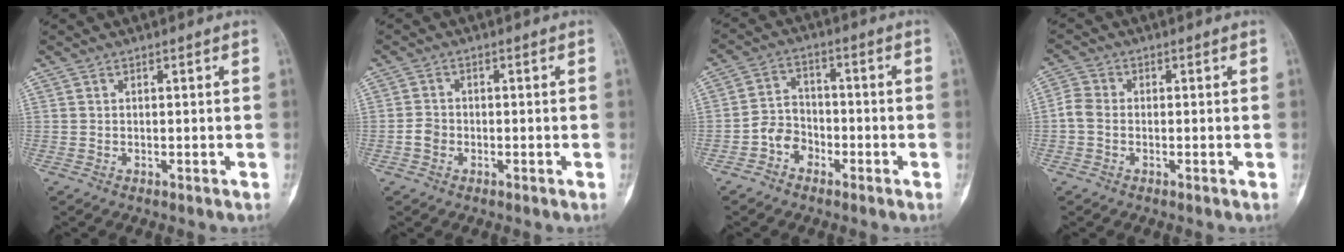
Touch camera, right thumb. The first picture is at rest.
{"total": 2.4, "force": [-0.9, 1.9, 1.1], "torque": [-0.016, 0.009, -0.020]}
{"total": 5.8, "force": [-2.8, 4.6, 2.1], "torque": [-0.011, 0.030, -0.059]}
{"total": 3.6, "force": [-0.7, 2.8, 2.1], "torque": [-0.045, 0.009, -0.021]}